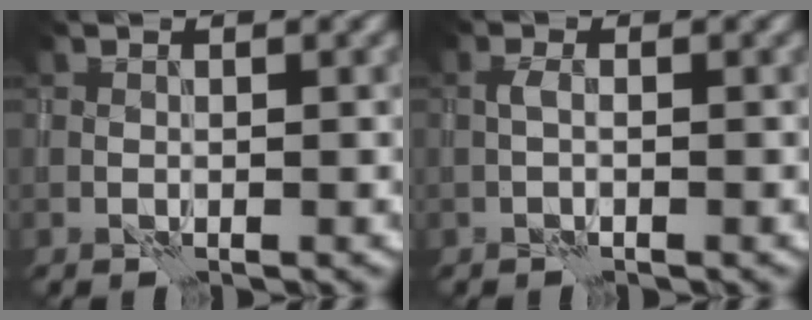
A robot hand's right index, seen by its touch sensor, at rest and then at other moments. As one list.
[{"total": 0.7, "force": [-0.2, 0.2, 0.6], "torque": [-0.009, 0.004, -0.007]}]